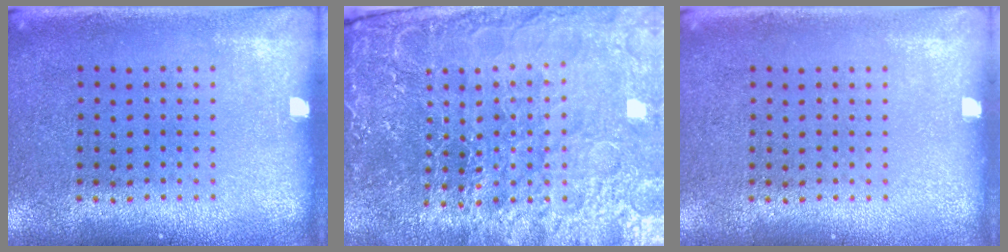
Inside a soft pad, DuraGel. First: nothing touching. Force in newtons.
{"total": 5.7, "press": 5.2, "slide": 2.4}
{"total": 0.0}